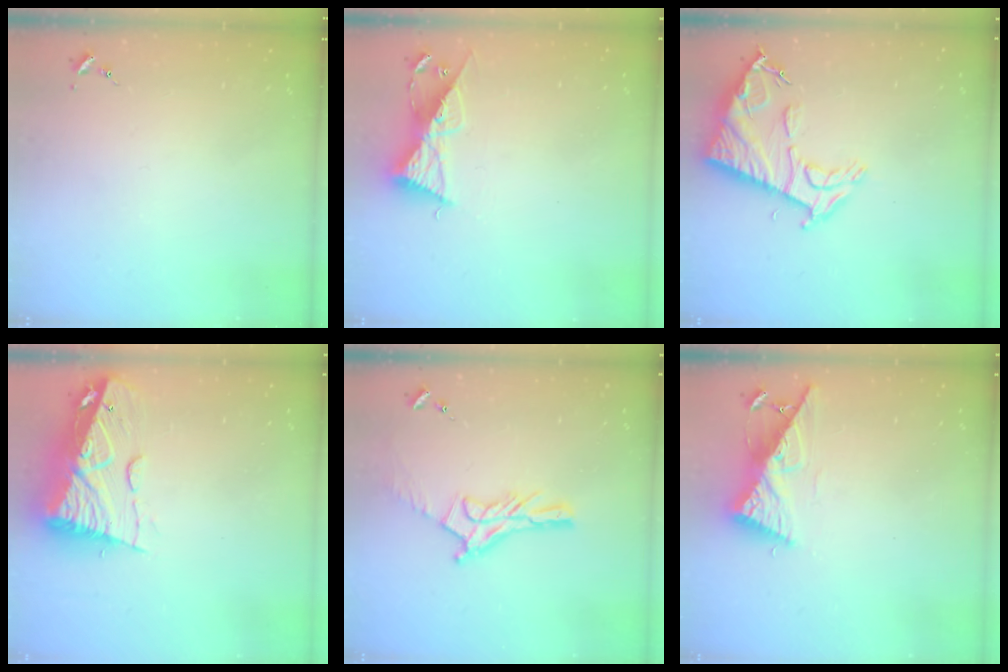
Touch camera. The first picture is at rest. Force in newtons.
{"total": 9.9, "press": 9.8, "slide": 0.6}
{"total": 13.1, "press": 13.0, "slide": 1.1}
{"total": 14.0, "press": 13.9, "slide": 1.3}
{"total": 12.7, "press": 12.7, "slide": 0.7}
{"total": 9.6, "press": 9.6, "slide": 0.2}